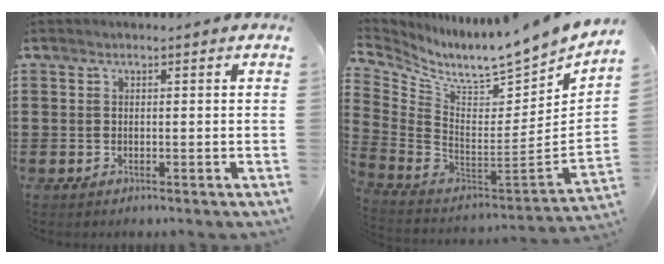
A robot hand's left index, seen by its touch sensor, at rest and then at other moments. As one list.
[{"total": 6.6, "force": [5.7, 0.1, 3.2], "torque": [-0.083, -0.072, 0.090]}]